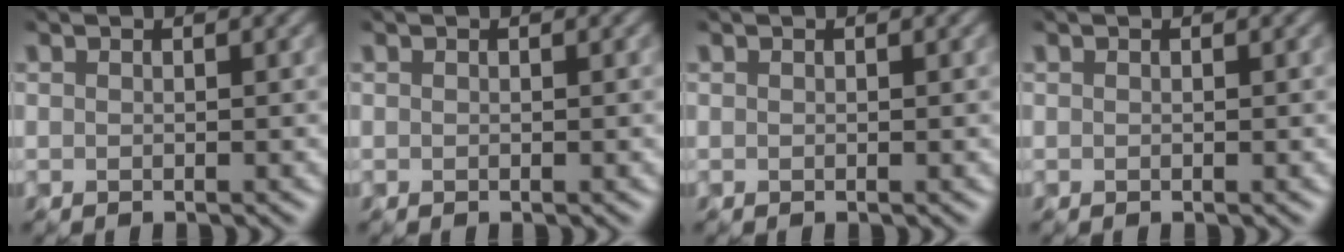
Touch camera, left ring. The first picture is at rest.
{"total": 0.0}
{"total": 0.0}
{"total": 0.0}